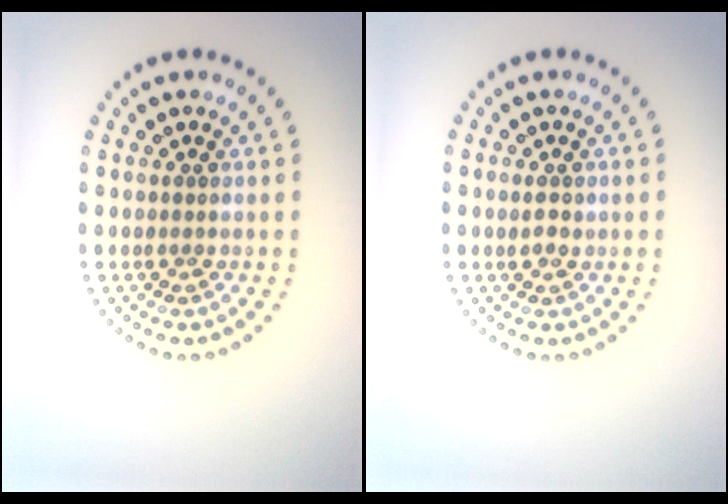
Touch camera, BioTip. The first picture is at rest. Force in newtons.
{"total": 1.1, "press": 1.1, "slide": 0.2}